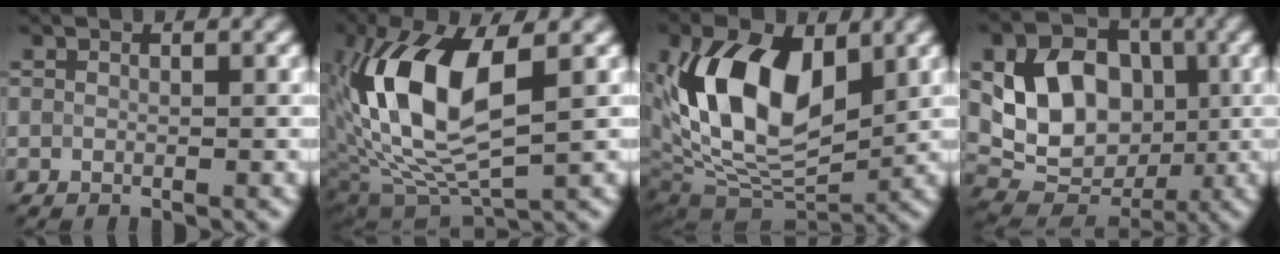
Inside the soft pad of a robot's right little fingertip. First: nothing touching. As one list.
[{"total": 11.2, "force": [1.8, 5.0, 9.8], "torque": [-0.208, 0.010, 0.030]}, {"total": 11.9, "force": [2.6, 7.0, 9.3], "torque": [-0.168, -0.002, 0.042]}, {"total": 9.0, "force": [0.7, 6.9, 5.6], "torque": [-0.105, -0.002, 0.012]}]